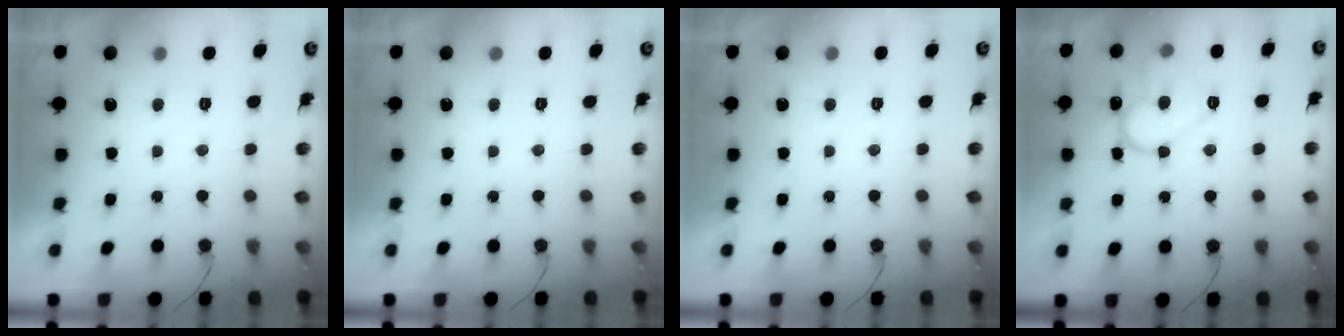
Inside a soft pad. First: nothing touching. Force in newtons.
{"total": 0.0}
{"total": 1.9, "press": 1.9, "slide": 0.1}
{"total": 13.7, "press": 13.7, "slide": 0.9}